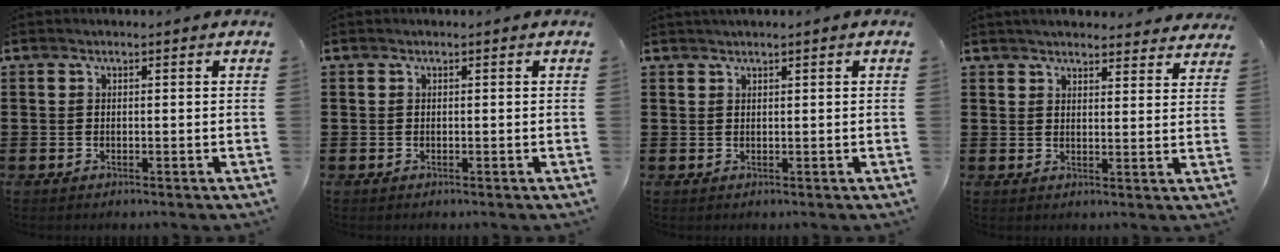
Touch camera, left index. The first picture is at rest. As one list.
[{"total": 0.0}, {"total": 0.8, "force": [0.6, -0.1, 0.4], "torque": [-0.007, -0.002, 0.012]}, {"total": 3.7, "force": [3.6, 0.3, 0.6], "torque": [-0.022, -0.012, 0.066]}]